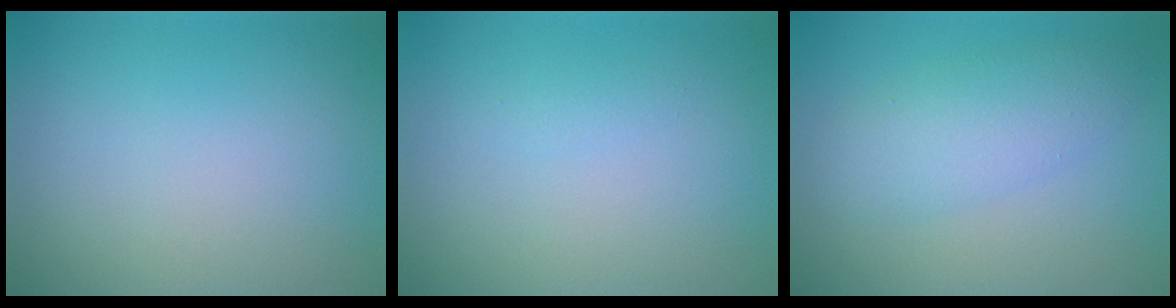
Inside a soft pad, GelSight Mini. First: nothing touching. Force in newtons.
{"total": 0.6, "press": 0.6, "slide": 0.0}
{"total": 4.2, "press": 4.2, "slide": 0.1}